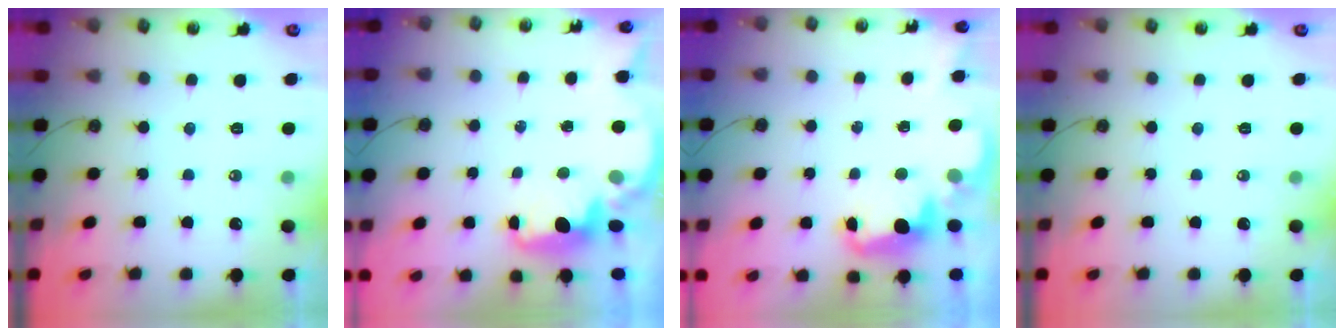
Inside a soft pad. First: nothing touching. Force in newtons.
{"total": 2.1, "press": 1.9, "slide": 0.8}
{"total": 2.6, "press": 2.6, "slide": 0.6}
{"total": 0.0}